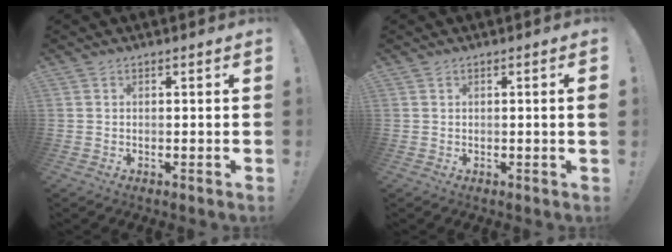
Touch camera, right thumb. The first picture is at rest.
{"total": 1.2, "force": [-0.5, -0.3, 1.0], "torque": [-0.016, 0.000, -0.011]}